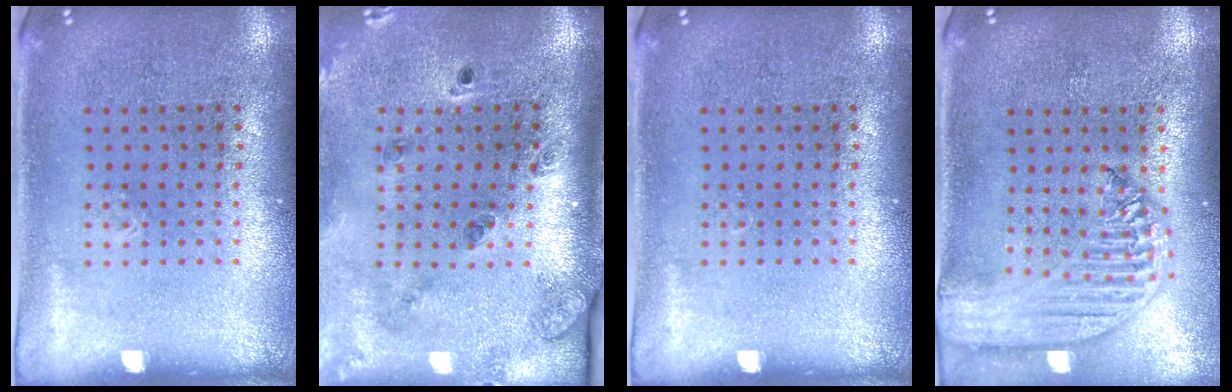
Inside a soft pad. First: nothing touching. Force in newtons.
{"total": 1.8, "press": 1.6, "slide": 0.8}
{"total": 0.0}
{"total": 2.5, "press": 2.1, "slide": 1.3}